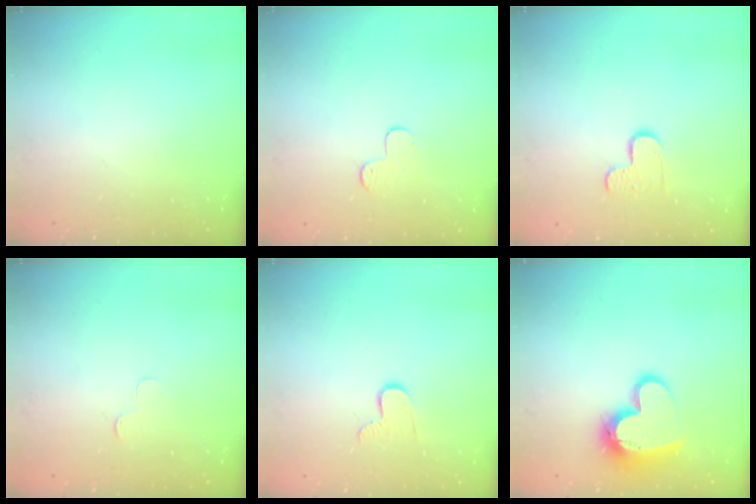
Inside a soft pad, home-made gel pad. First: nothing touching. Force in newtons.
{"total": 5.9, "press": 5.9, "slide": 0.5}
{"total": 5.5, "press": 5.5, "slide": 0.5}
{"total": 3.6, "press": 3.6, "slide": 0.4}
{"total": 7.6, "press": 7.6, "slide": 0.6}
{"total": 15.0, "press": 15.0, "slide": 1.0}